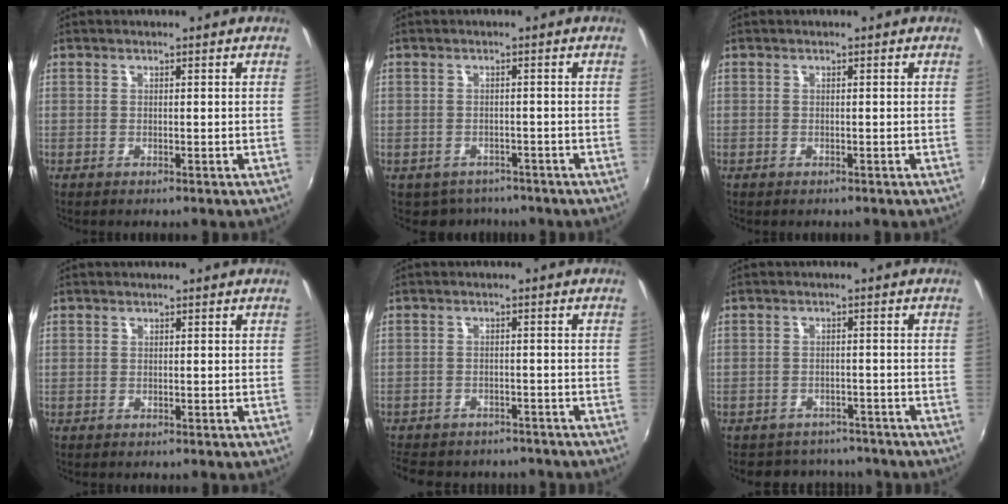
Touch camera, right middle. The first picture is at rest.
{"total": 4.6, "force": [-3.6, 2.8, 0.6], "torque": [-0.023, -0.009, -0.050]}
{"total": 0.0}
{"total": 0.5, "force": [0.1, 0.5, -0.1], "torque": [0.005, 0.001, -0.001]}
{"total": 11.4, "force": [-9.5, 5.0, 4.0], "torque": [-0.100, -0.014, -0.134]}
{"total": 8.1, "force": [-7.0, 3.8, 1.5], "torque": [-0.042, 0.005, -0.094]}